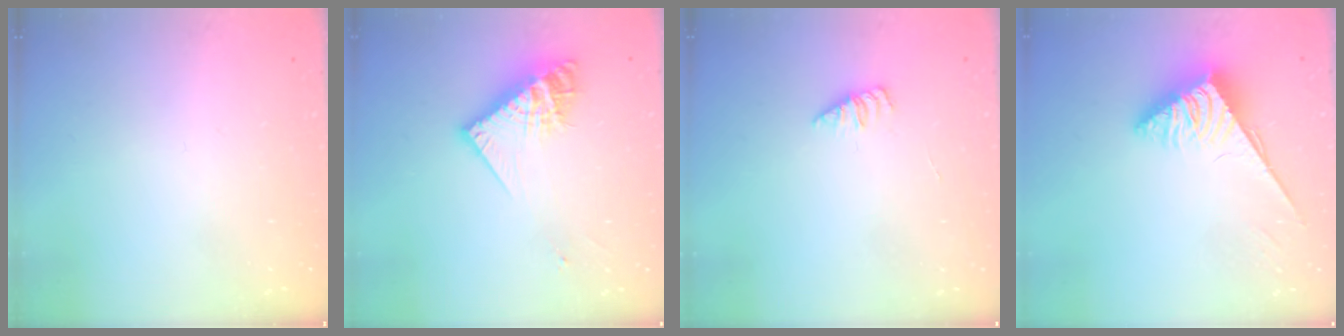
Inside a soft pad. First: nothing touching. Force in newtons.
{"total": 13.8, "press": 13.7, "slide": 1.0}
{"total": 1.3, "press": 1.3, "slide": 0.2}
{"total": 3.8, "press": 3.8, "slide": 0.6}